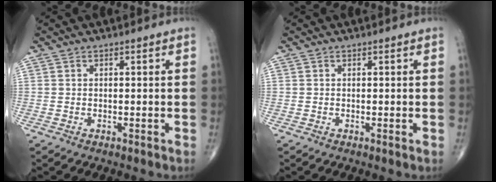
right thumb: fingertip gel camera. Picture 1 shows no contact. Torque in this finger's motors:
{"motor_torque": [-0.20, -0.09, 0.22, 0.17, 0.03]}